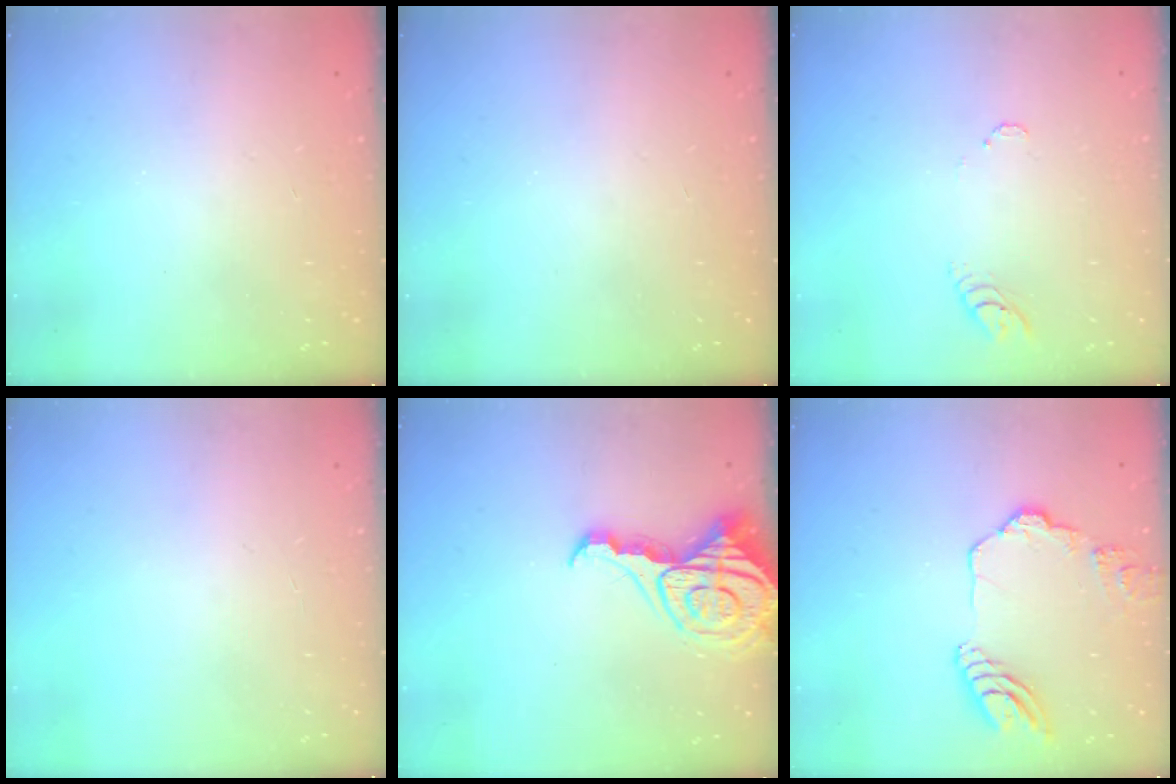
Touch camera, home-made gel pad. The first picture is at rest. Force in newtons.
{"total": 0.0}
{"total": 3.5, "press": 3.5, "slide": 0.2}
{"total": 2.4, "press": 2.4, "slide": 0.2}
{"total": 8.4, "press": 8.4, "slide": 0.8}
{"total": 12.2, "press": 12.2, "slide": 1.1}